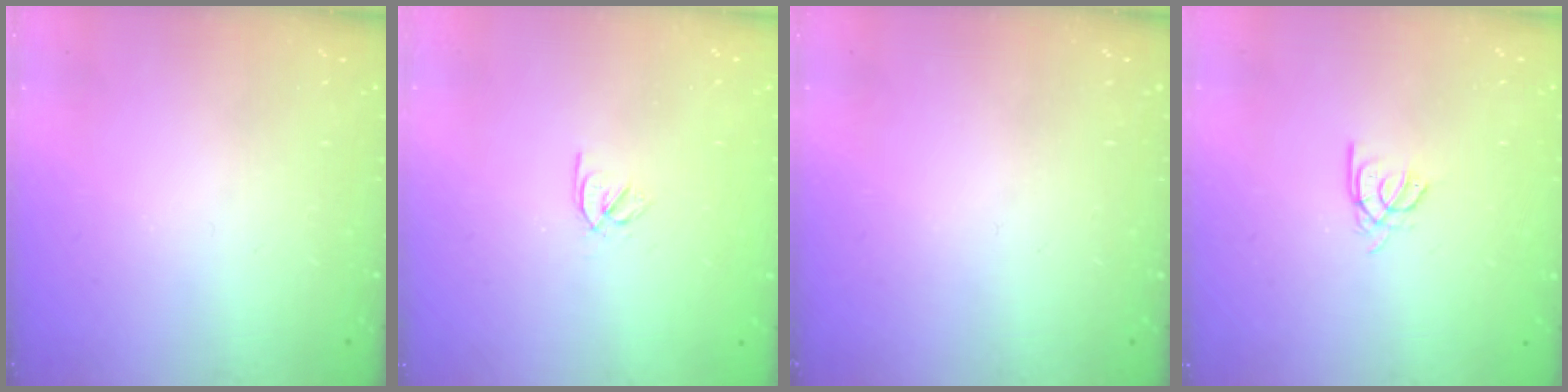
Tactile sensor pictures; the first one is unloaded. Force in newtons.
{"total": 2.5, "press": 2.4, "slide": 0.7}
{"total": 0.0}
{"total": 2.4, "press": 2.4, "slide": 0.4}